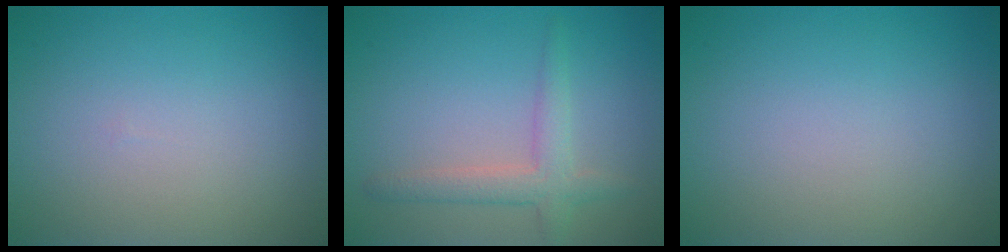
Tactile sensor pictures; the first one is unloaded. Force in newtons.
{"total": 2.9, "press": 2.8, "slide": 0.1}
{"total": 0.0}